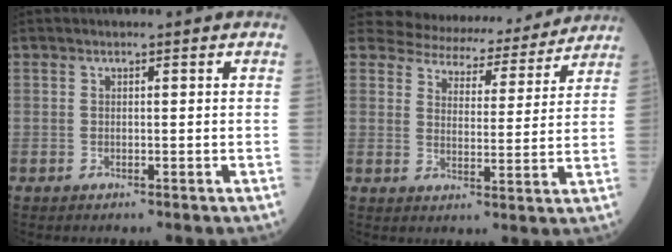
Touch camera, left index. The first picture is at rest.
{"total": 14.2, "force": [13.4, 4.2, 2.3], "torque": [-0.019, 0.005, 0.163]}